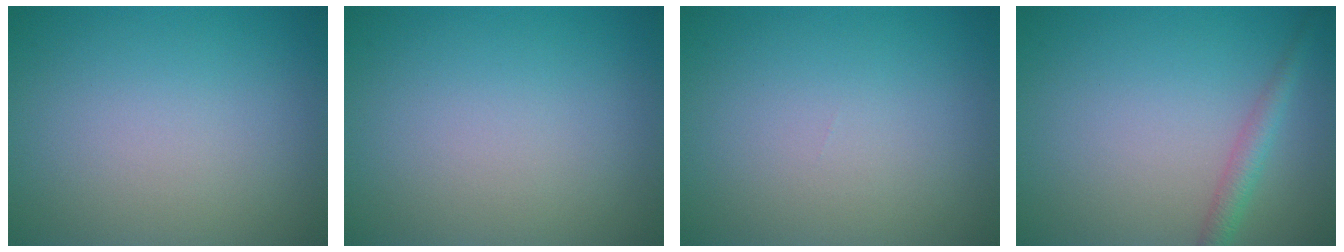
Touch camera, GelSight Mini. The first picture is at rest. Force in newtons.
{"total": 0.0}
{"total": 0.0}
{"total": 2.0, "press": 2.0, "slide": 0.1}